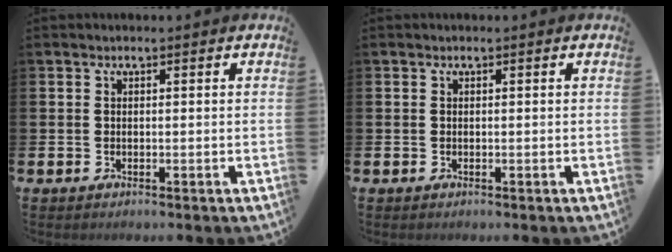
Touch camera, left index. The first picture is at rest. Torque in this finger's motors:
{"motor_torque": [-0.10, 0.01, -0.03, 0.01]}